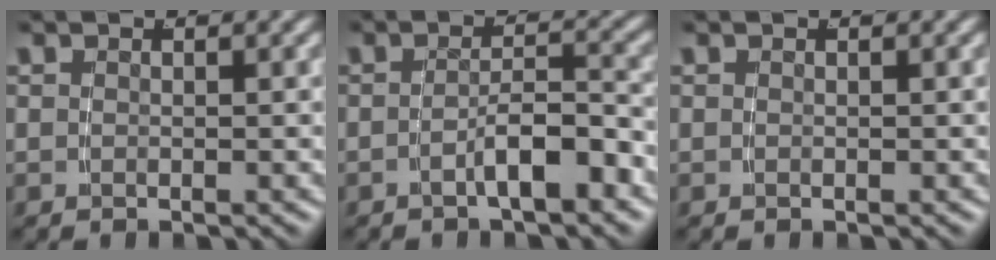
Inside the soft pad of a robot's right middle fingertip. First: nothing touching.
{"total": 3.5, "force": [-2.7, 0.3, 2.3], "torque": [-0.025, -0.001, -0.044]}
{"total": 0.0}